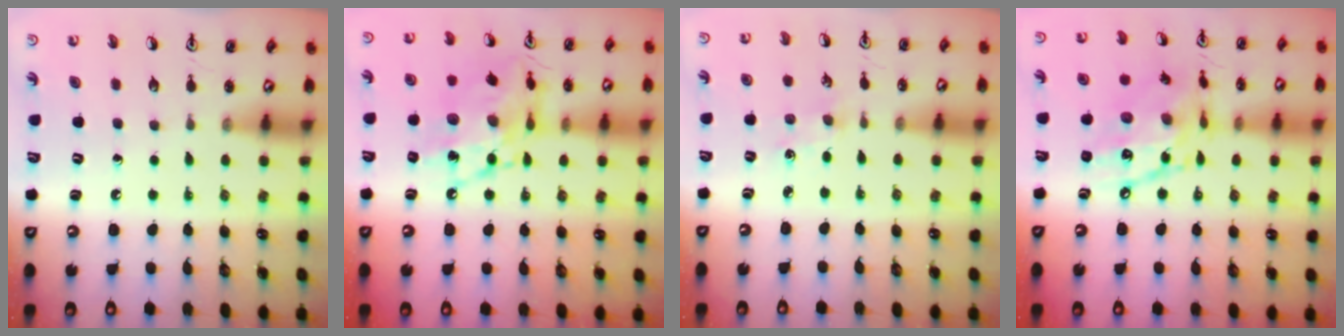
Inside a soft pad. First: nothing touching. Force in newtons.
{"total": 15.6, "press": 15.5, "slide": 1.3}
{"total": 2.8, "press": 2.8, "slide": 0.4}
{"total": 15.2, "press": 15.1, "slide": 1.0}